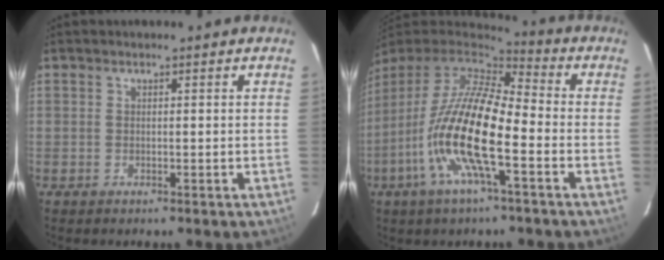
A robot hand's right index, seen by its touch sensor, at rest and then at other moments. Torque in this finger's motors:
{"motor_torque": [2.14, 0.00, 1.05, 0.21]}